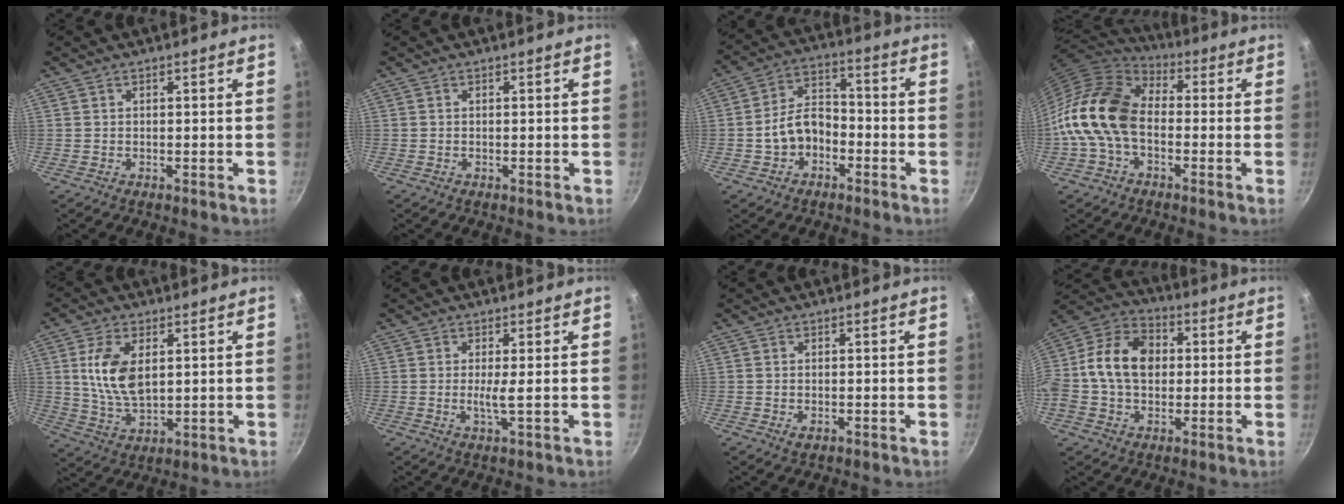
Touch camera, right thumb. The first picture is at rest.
{"total": 0.0}
{"total": 9.0, "force": [-3.0, 6.3, 5.7], "torque": [-0.073, 0.044, -0.056]}
{"total": 14.8, "force": [-2.3, 9.9, 10.7], "torque": [-0.184, 0.039, -0.066]}
{"total": 10.6, "force": [2.4, 5.8, 8.5], "torque": [-0.162, -0.015, 0.052]}
{"total": 2.5, "force": [0.0, -0.1, 2.5], "torque": [-0.052, -0.008, 0.000]}
{"total": 1.3, "force": [-0.4, 0.8, 1.0], "torque": [-0.017, -0.001, -0.005]}
{"total": 15.5, "force": [0.6, 11.3, 10.5], "torque": [-0.163, 0.032, -0.011]}